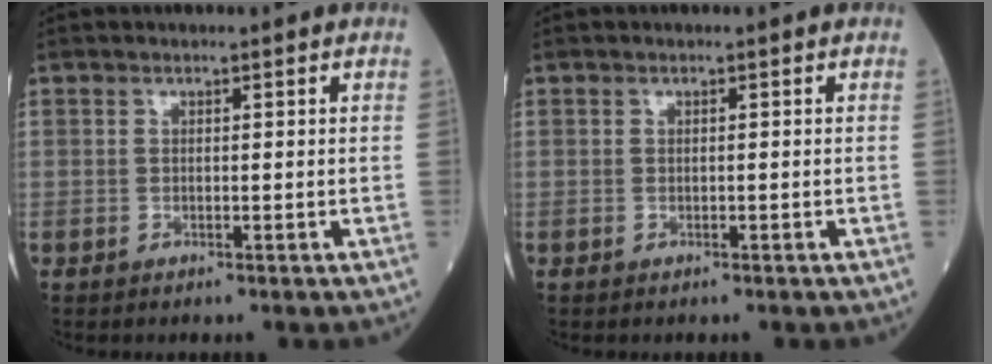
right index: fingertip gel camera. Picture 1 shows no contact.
{"total": 0.0}